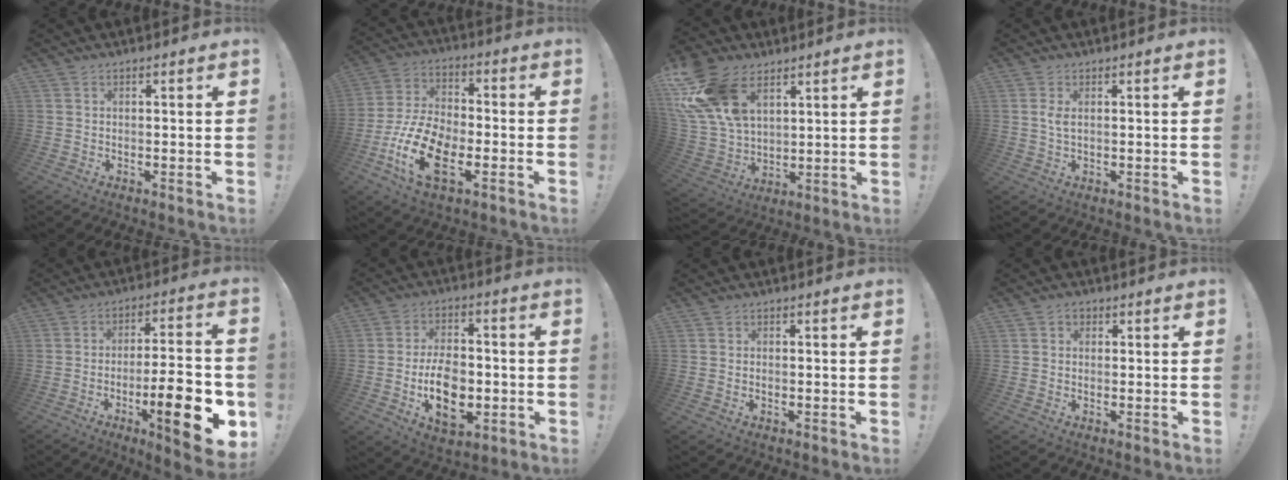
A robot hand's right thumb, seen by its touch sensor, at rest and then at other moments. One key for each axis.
{"total": 16.7, "fx": -6.5, "fy": 9.2, "fz": 12.3, "tx": -0.247, "ty": 0.028, "tz": -0.109}
{"total": 19.6, "fx": 9.2, "fy": 12.2, "fz": 12.2, "tx": -0.258, "ty": -0.043, "tz": 0.176}
{"total": 2.4, "fx": 0.6, "fy": 0.7, "fz": 2.2, "tx": -0.041, "ty": 0.002, "tz": 0.008}
{"total": 18.1, "fx": -6.7, "fy": 4.3, "fz": 16.3, "tx": -0.221, "ty": 0.026, "tz": -0.094}
{"total": 14.3, "fx": -3.4, "fy": 9.2, "fz": 10.4, "tx": -0.162, "ty": 0.008, "tz": -0.059}
{"total": 0.0}
{"total": 1.7, "fx": 0.3, "fy": 1.4, "fz": 0.8, "tx": -0.011, "ty": 0.000, "tz": 0.004}